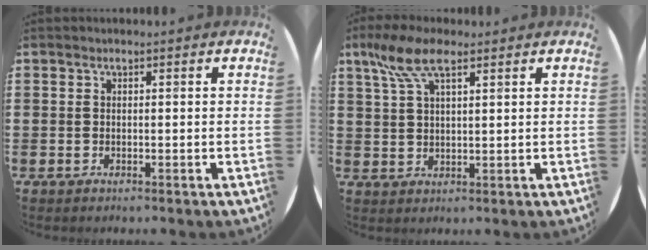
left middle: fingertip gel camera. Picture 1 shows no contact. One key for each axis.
{"total": 6.9, "fx": 4.1, "fy": 2.4, "fz": 4.9, "tx": -0.107, "ty": 0.004, "tz": 0.074}